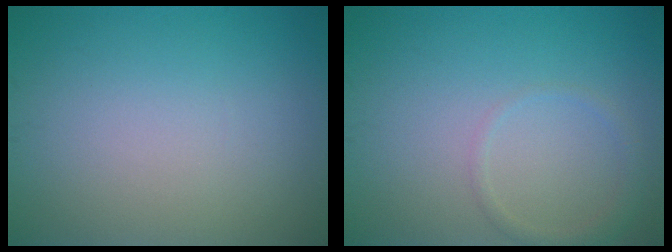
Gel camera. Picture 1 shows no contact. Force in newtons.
{"total": 1.4, "press": 1.4, "slide": 0.1}